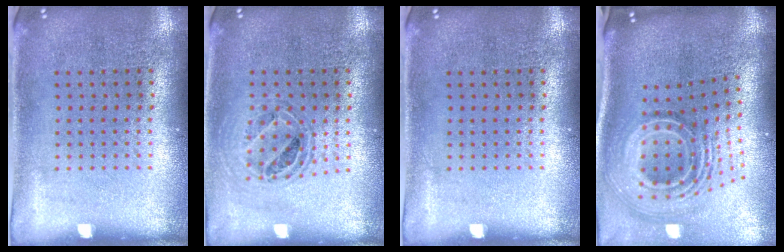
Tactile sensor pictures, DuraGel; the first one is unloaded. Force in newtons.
{"total": 0.8, "press": 0.8, "slide": 0.1}
{"total": 0.0}
{"total": 2.9, "press": 1.8, "slide": 2.2}